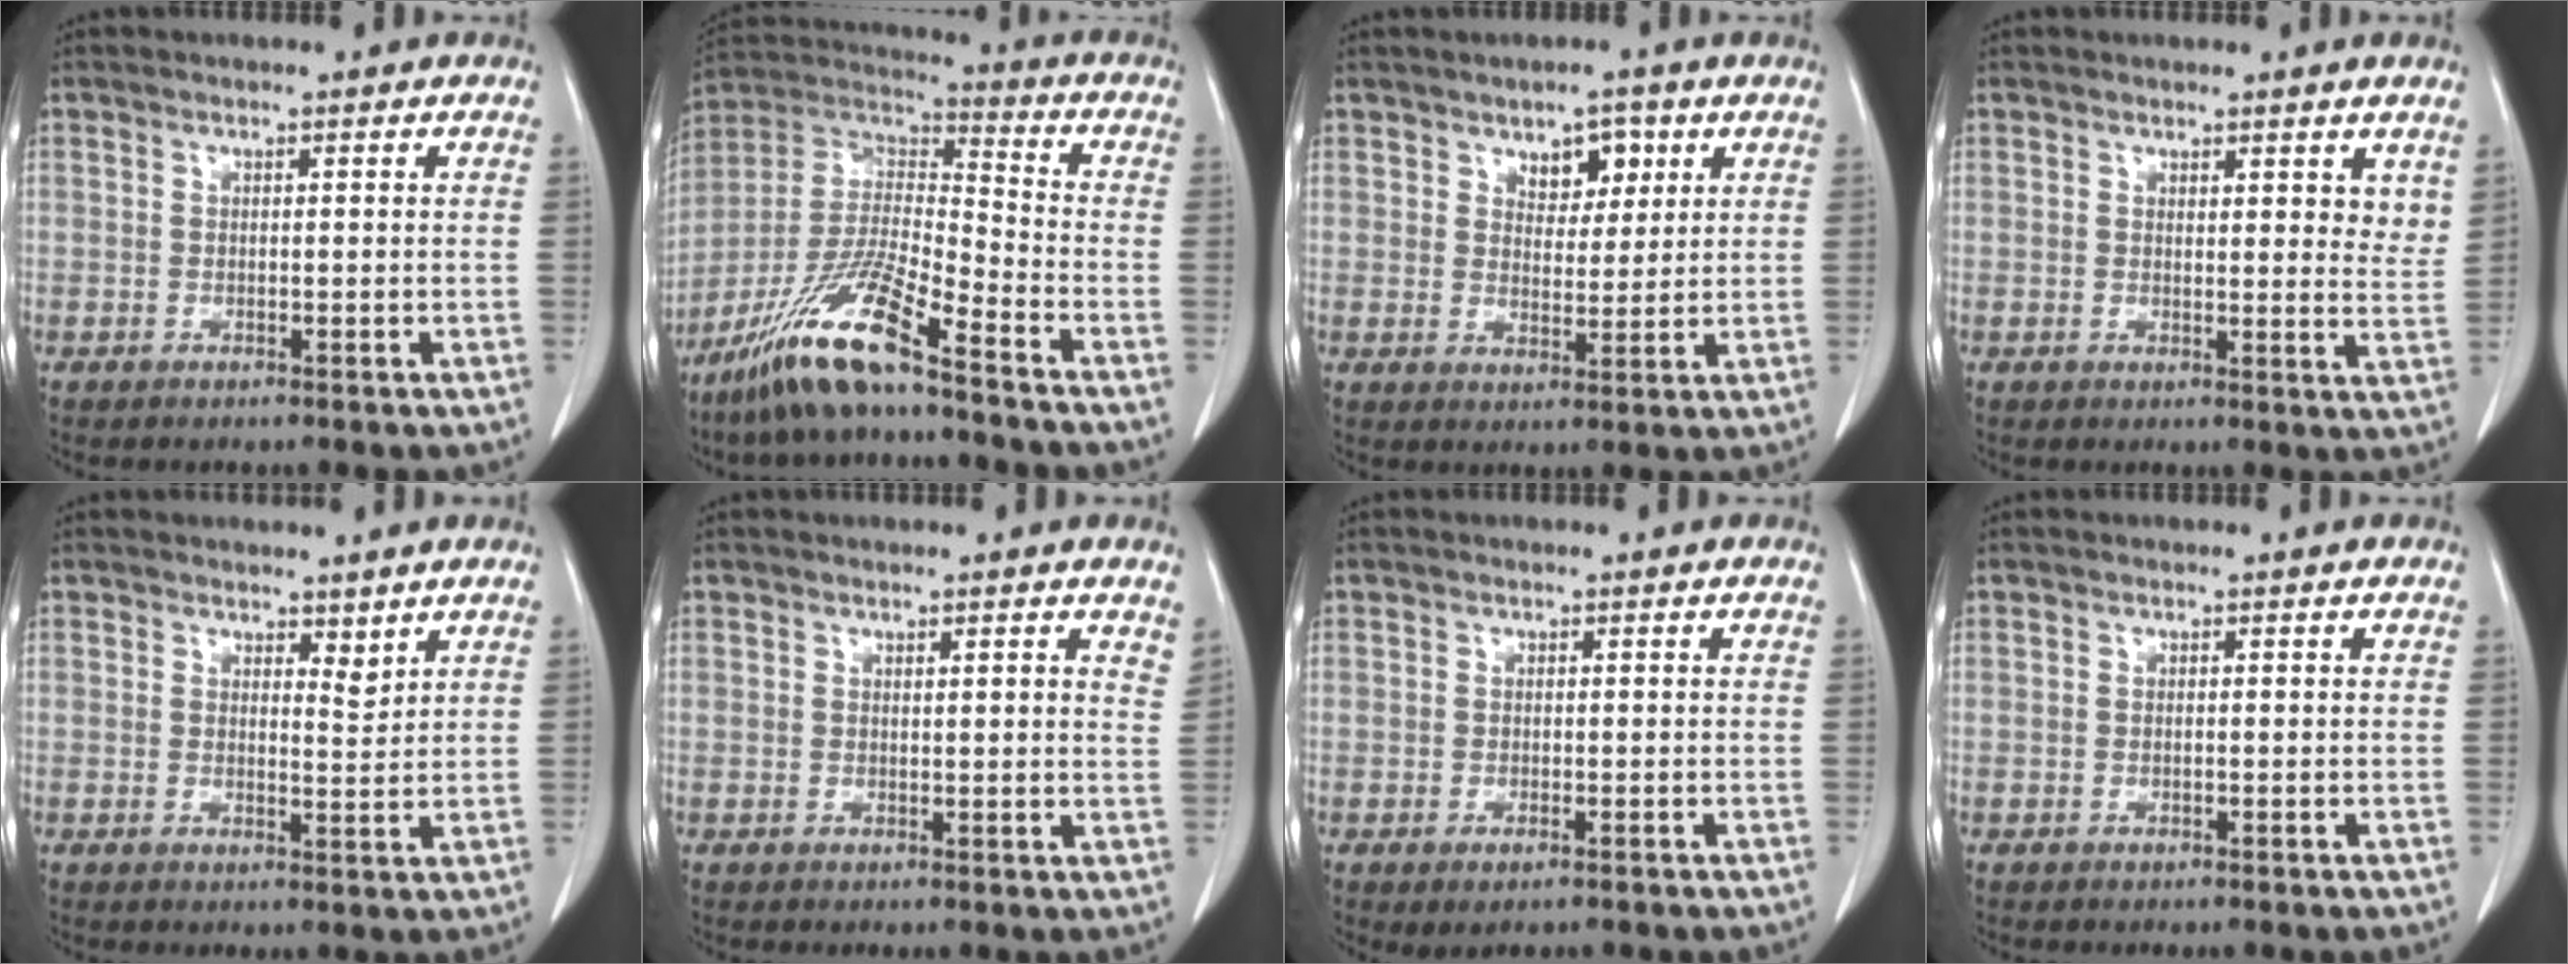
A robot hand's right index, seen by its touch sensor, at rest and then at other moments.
{"total": 14.5, "force": [-10.0, 1.0, 10.4], "torque": [-0.217, -0.013, -0.189]}
{"total": 4.8, "force": [2.5, 2.8, 3.0], "torque": [-0.037, 0.003, 0.040]}
{"total": 4.4, "force": [3.2, 1.2, 2.8], "torque": [-0.027, -0.020, 0.032]}
{"total": 2.4, "force": [1.9, 0.9, 1.2], "torque": [-0.017, -0.010, 0.033]}
{"total": 3.5, "force": [2.8, 0.5, 2.0], "torque": [-0.021, -0.009, 0.020]}
{"total": 2.0, "force": [-1.1, 0.8, 1.5], "torque": [-0.021, -0.004, -0.009]}
{"total": 0.0}